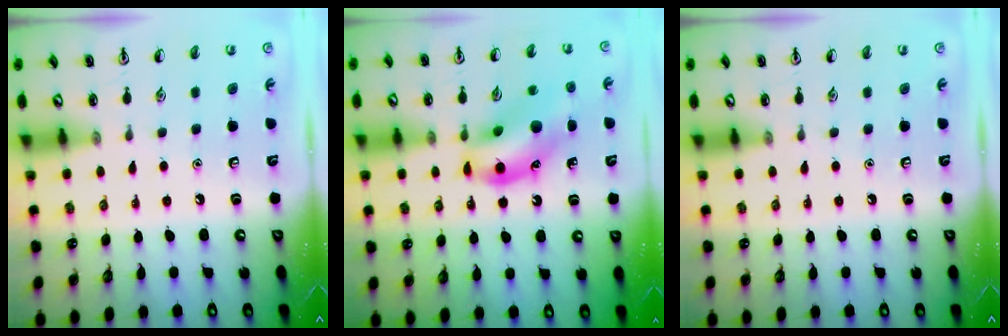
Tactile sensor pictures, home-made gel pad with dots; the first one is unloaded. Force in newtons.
{"total": 14.8, "press": 14.5, "slide": 2.9}
{"total": 0.0}